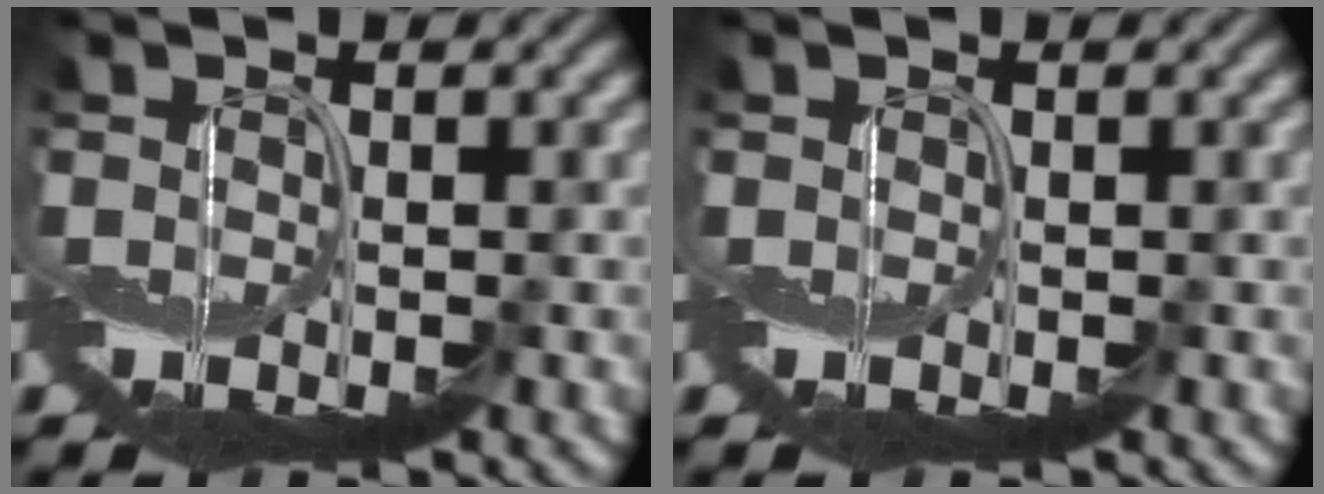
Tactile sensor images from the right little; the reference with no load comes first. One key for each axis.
{"total": 0.0}